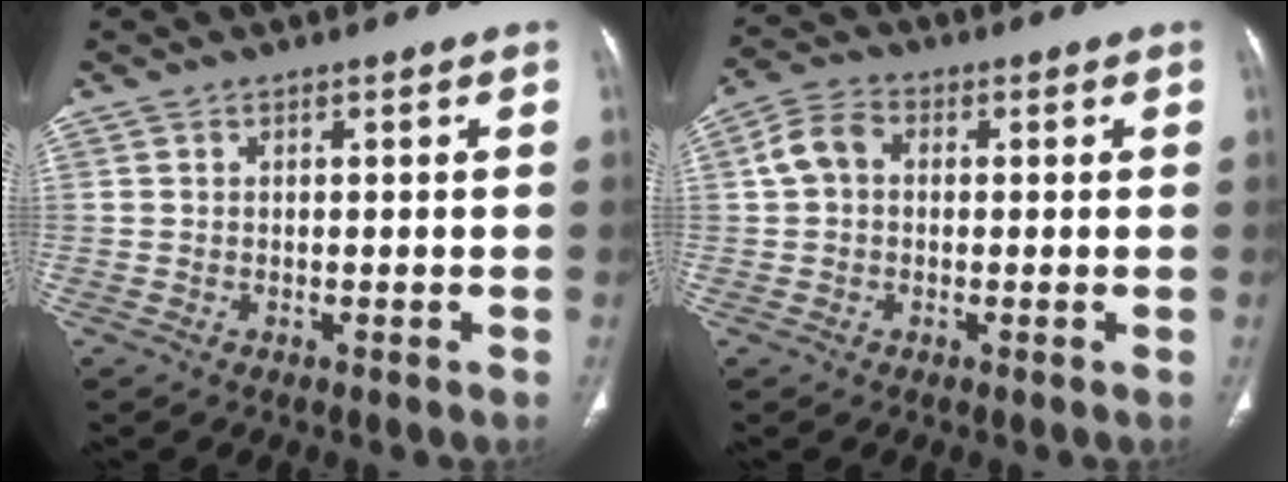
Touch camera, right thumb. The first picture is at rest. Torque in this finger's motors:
{"motor_torque": [-0.71, 0.80, -0.09, -0.02, 0.04]}